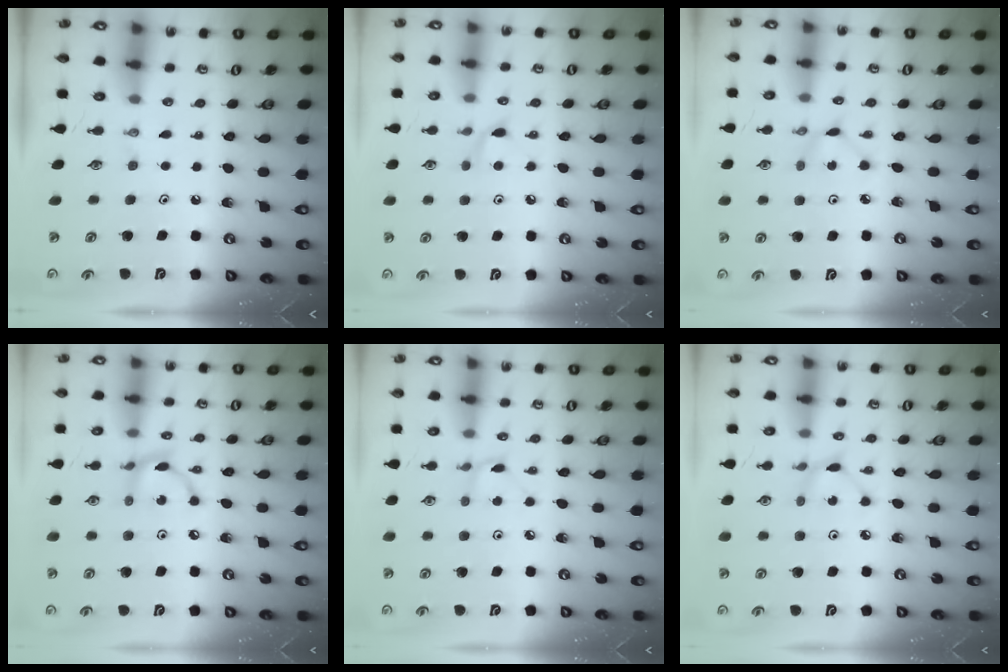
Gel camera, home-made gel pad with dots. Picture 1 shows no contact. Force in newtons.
{"total": 5.7, "press": 5.7, "slide": 0.8}
{"total": 1.7, "press": 1.6, "slide": 0.2}
{"total": 6.0, "press": 6.0, "slide": 0.1}
{"total": 2.0, "press": 2.0, "slide": 0.2}
{"total": 2.3, "press": 2.3, "slide": 0.1}